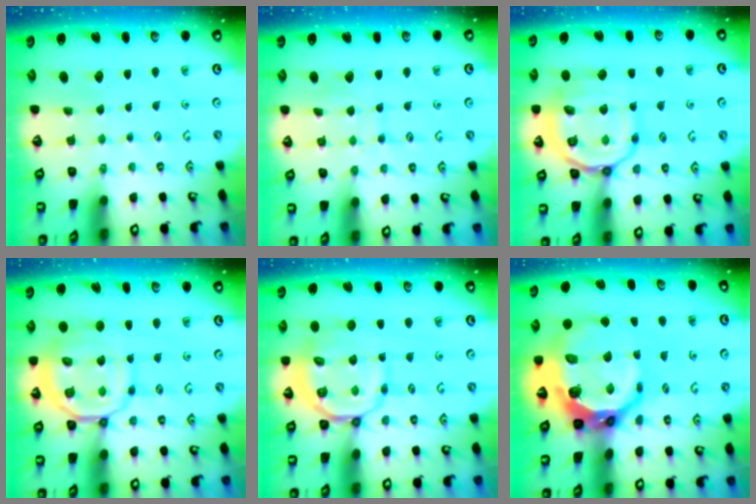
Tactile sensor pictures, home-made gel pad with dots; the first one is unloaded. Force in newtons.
{"total": 4.6, "press": 4.6, "slide": 0.4}
{"total": 15.3, "press": 15.3, "slide": 1.4}
{"total": 14.0, "press": 14.0, "slide": 1.5}
{"total": 11.3, "press": 11.1, "slide": 2.3}
{"total": 16.9, "press": 16.1, "slide": 5.3}